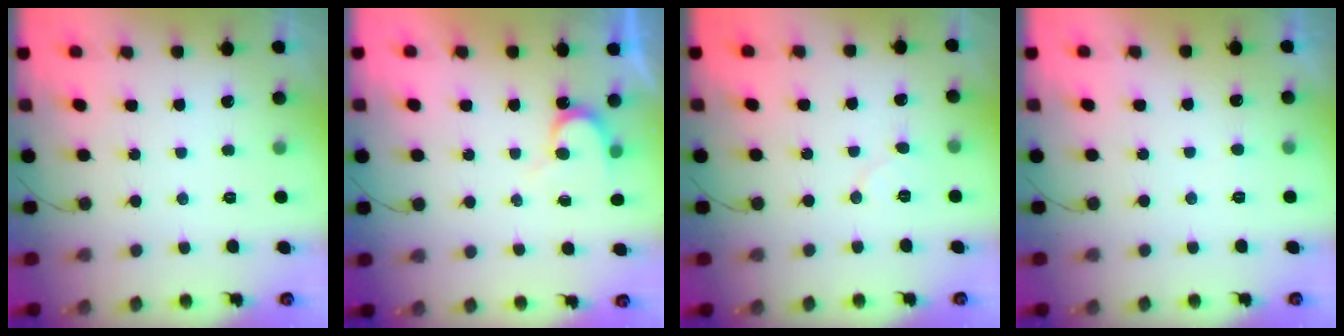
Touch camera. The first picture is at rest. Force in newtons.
{"total": 6.4, "press": 6.4, "slide": 0.4}
{"total": 5.4, "press": 5.4, "slide": 0.5}
{"total": 3.5, "press": 3.5, "slide": 0.3}